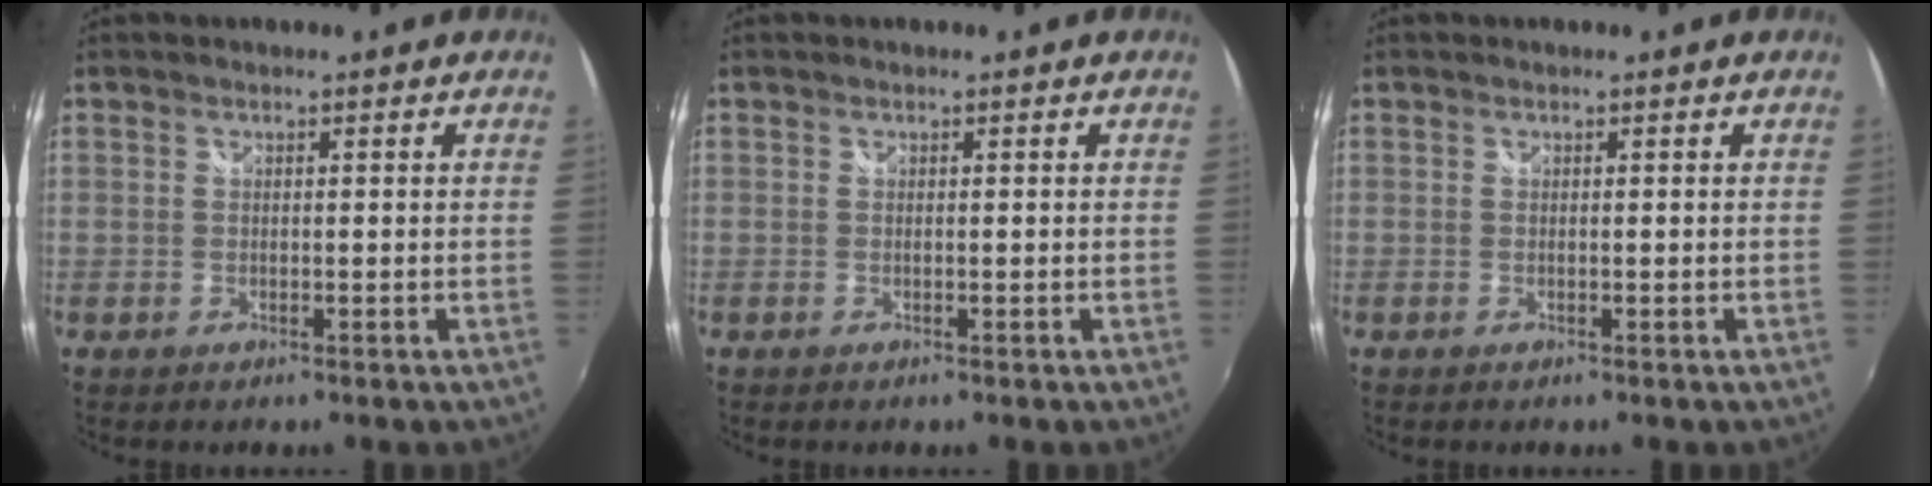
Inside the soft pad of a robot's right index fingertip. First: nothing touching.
{"total": 0.0}
{"total": 0.0}